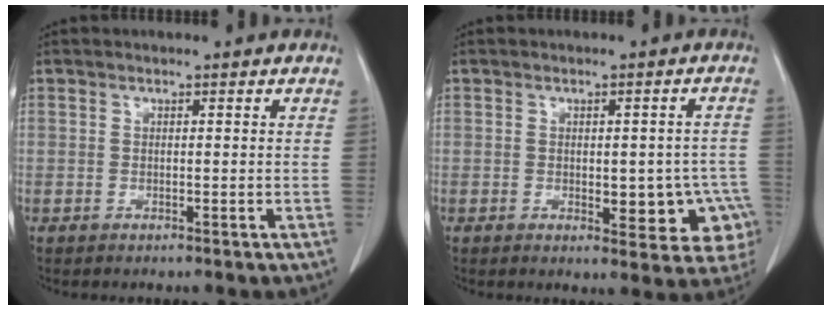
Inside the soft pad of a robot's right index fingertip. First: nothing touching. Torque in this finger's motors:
{"motor_torque": [0.23, -0.12, 0.14, 0.05]}